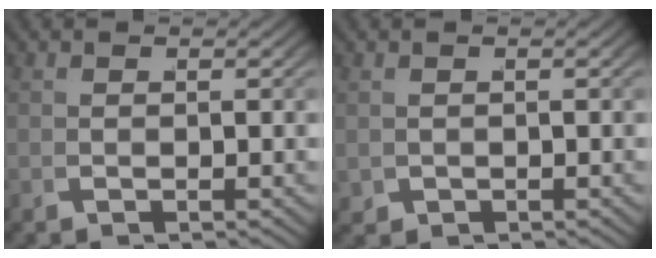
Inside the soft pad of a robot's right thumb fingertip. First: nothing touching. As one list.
[{"total": 1.1, "force": [0.0, 1.0, 0.3], "torque": [-0.013, -0.013, 0.011]}]